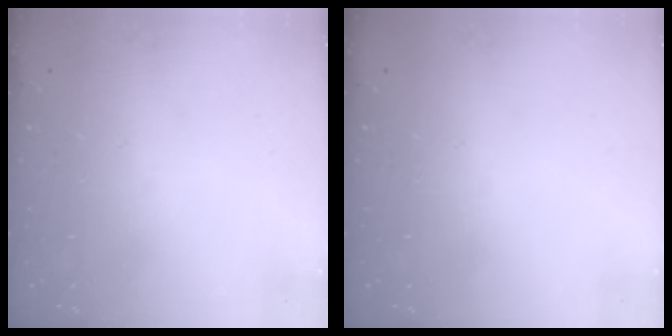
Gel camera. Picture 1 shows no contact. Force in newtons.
{"total": 0.0}